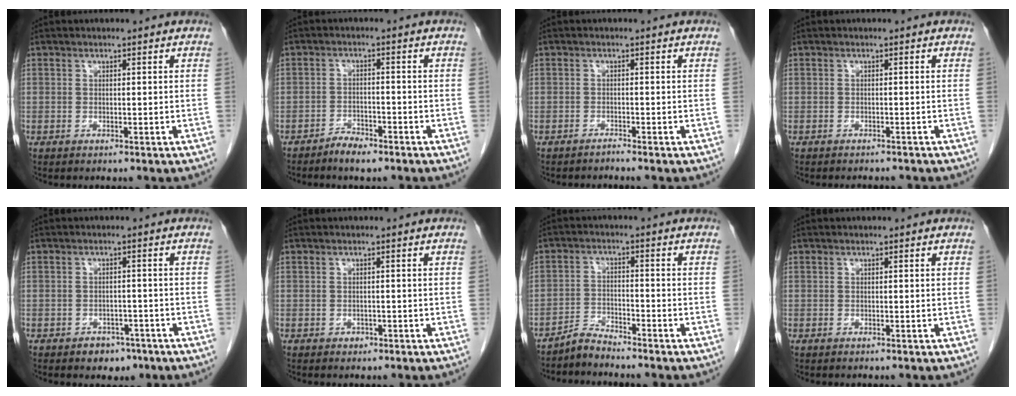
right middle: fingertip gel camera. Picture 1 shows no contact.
{"total": 3.1, "force": [-2.7, 0.9, 1.4], "torque": [-0.026, 0.001, -0.044]}
{"total": 0.7, "force": [-0.7, -0.3, -0.1], "torque": [0.001, -0.004, -0.012]}
{"total": 2.8, "force": [-2.7, 0.6, 0.7], "torque": [-0.009, -0.005, -0.032]}
{"total": 3.4, "force": [-2.2, 2.3, 1.1], "torque": [-0.013, 0.008, -0.023]}
{"total": 0.8, "force": [-0.4, 0.6, 0.2], "torque": [-0.004, 0.002, -0.005]}
{"total": 3.2, "force": [-3.2, 0.0, 0.1], "torque": [-0.001, -0.014, -0.062]}
{"total": 0.0}